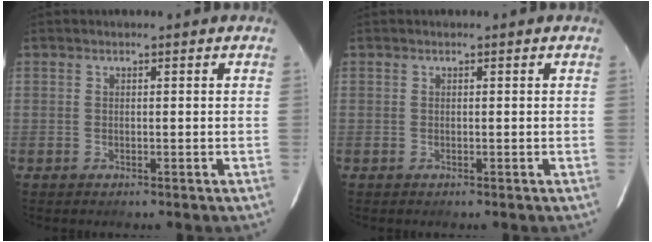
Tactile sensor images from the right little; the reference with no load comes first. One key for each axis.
{"total": 0.0}